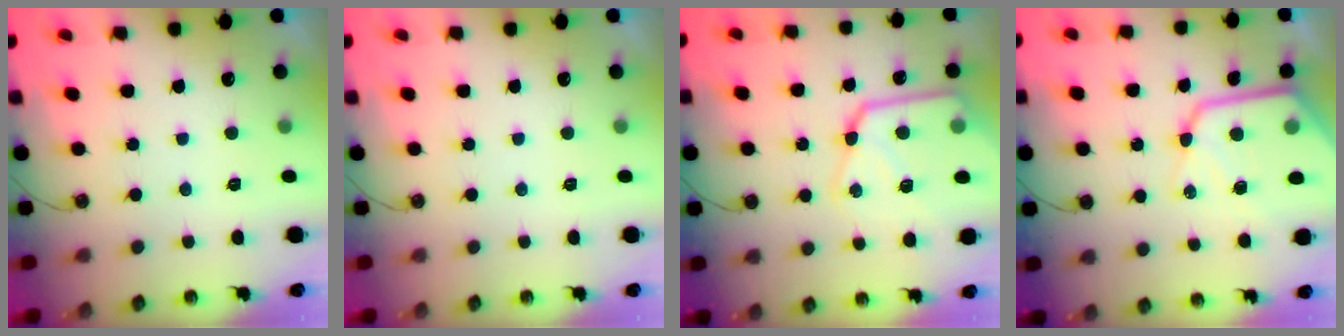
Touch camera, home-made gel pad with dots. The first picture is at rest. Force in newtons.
{"total": 0.0}
{"total": 16.4, "press": 16.4, "slide": 1.5}
{"total": 16.3, "press": 16.2, "slide": 1.5}